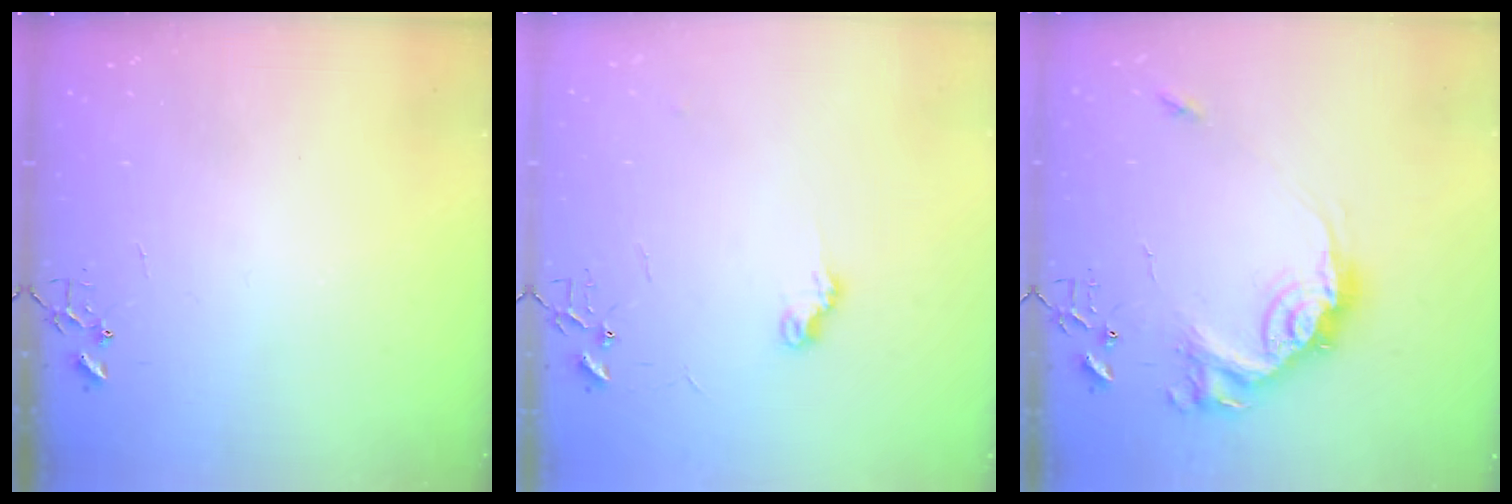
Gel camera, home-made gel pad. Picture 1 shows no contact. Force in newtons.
{"total": 7.1, "press": 7.1, "slide": 0.5}
{"total": 16.6, "press": 16.6, "slide": 0.9}